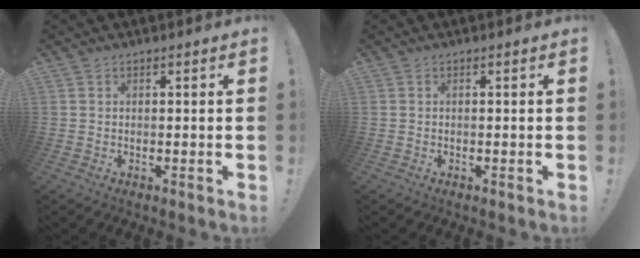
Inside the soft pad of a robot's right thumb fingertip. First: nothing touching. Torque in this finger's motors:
{"motor_torque": [-0.25, 0.12, 0.17, -0.06, 0.01]}